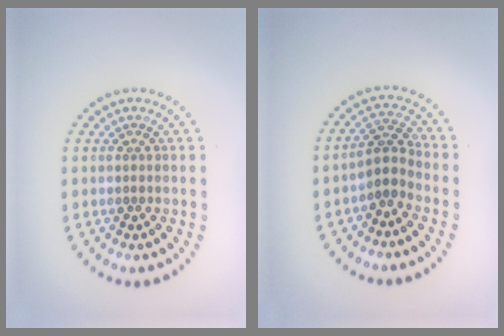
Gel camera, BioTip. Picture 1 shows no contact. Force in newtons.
{"total": 2.5, "press": 1.9, "slide": 1.5}